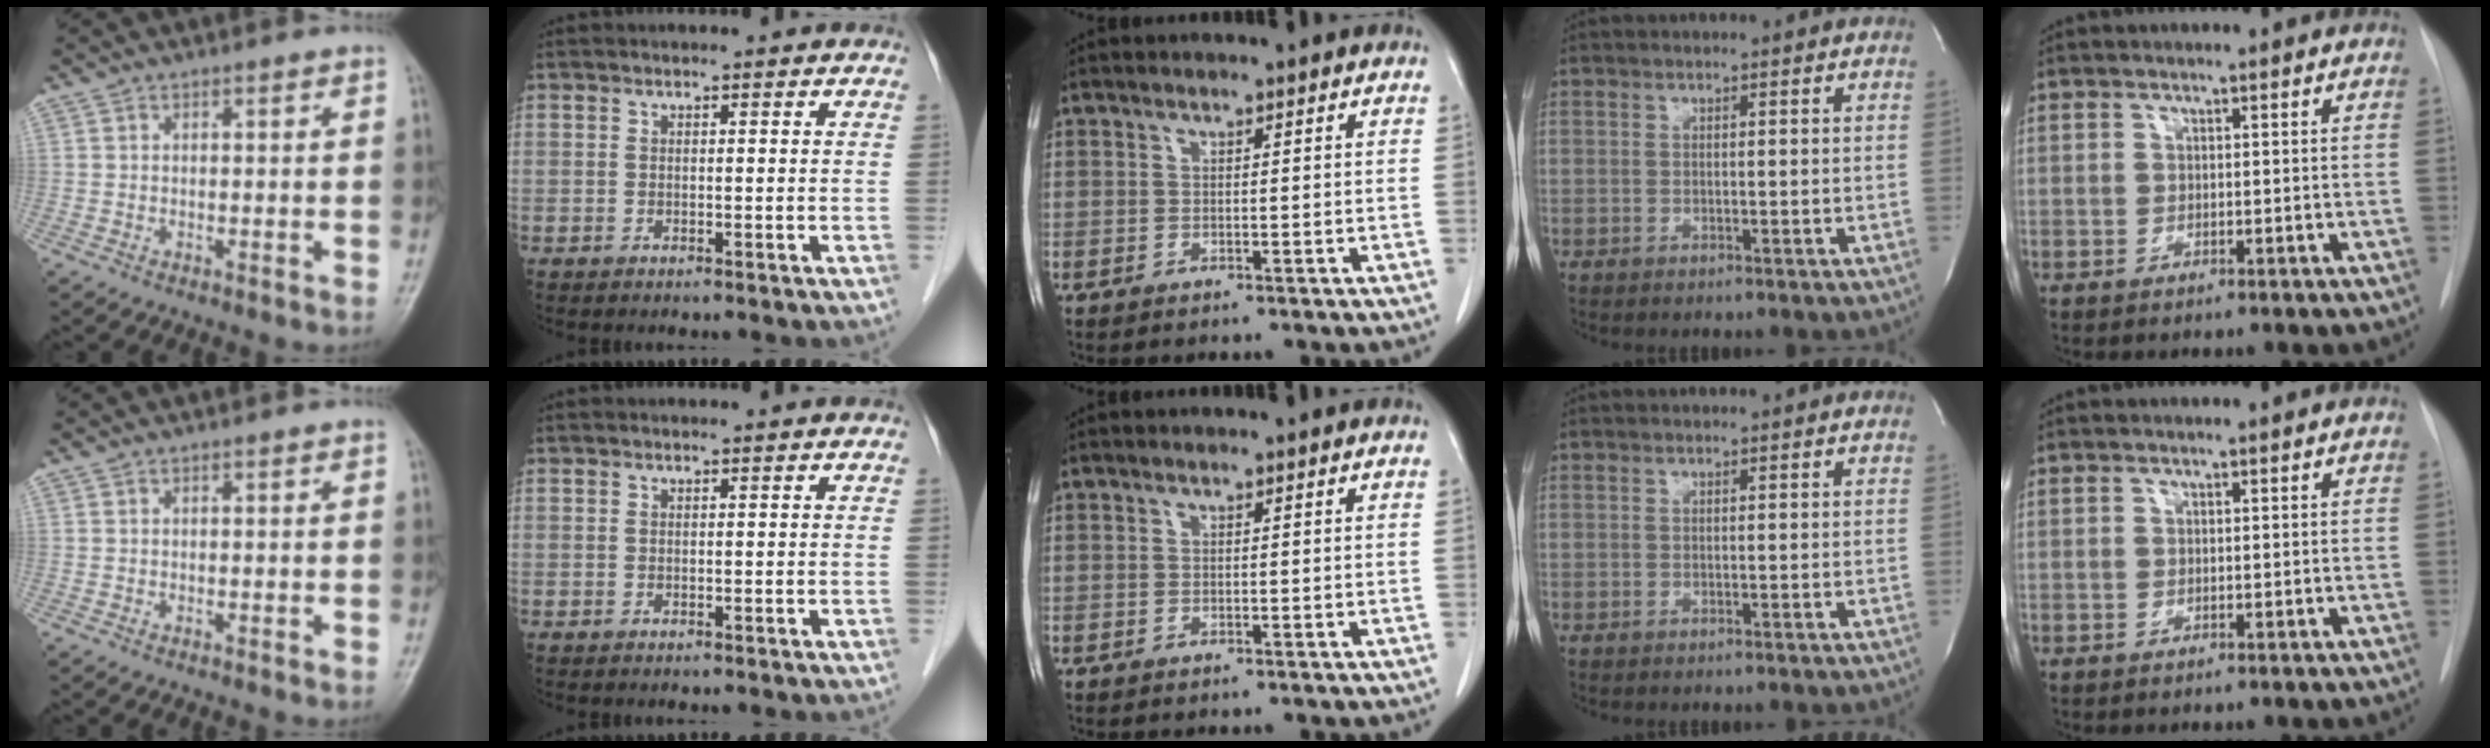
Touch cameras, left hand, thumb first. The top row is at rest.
{}